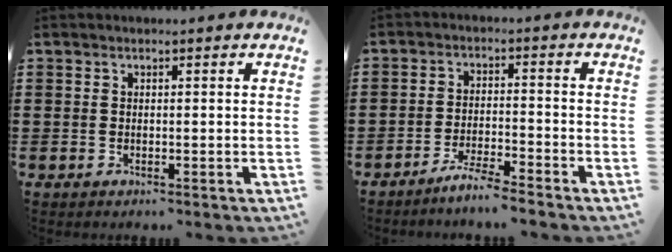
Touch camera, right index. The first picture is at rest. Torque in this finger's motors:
{"motor_torque": [-0.72, 1.23, -1.04, -0.21]}